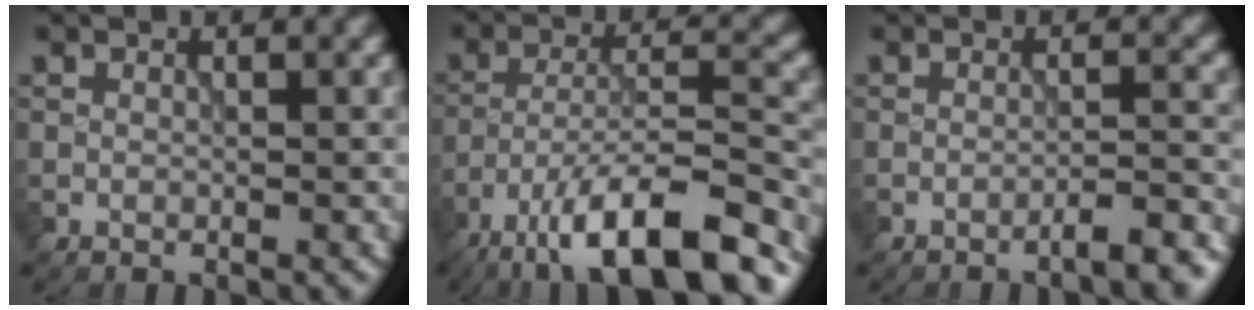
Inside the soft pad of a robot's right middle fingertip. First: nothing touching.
{"total": 12.8, "force": [-8.9, 3.3, 8.6], "torque": [-0.141, 0.006, -0.151]}
{"total": 3.6, "force": [-2.5, 0.6, 2.5], "torque": [-0.028, 0.010, -0.045]}